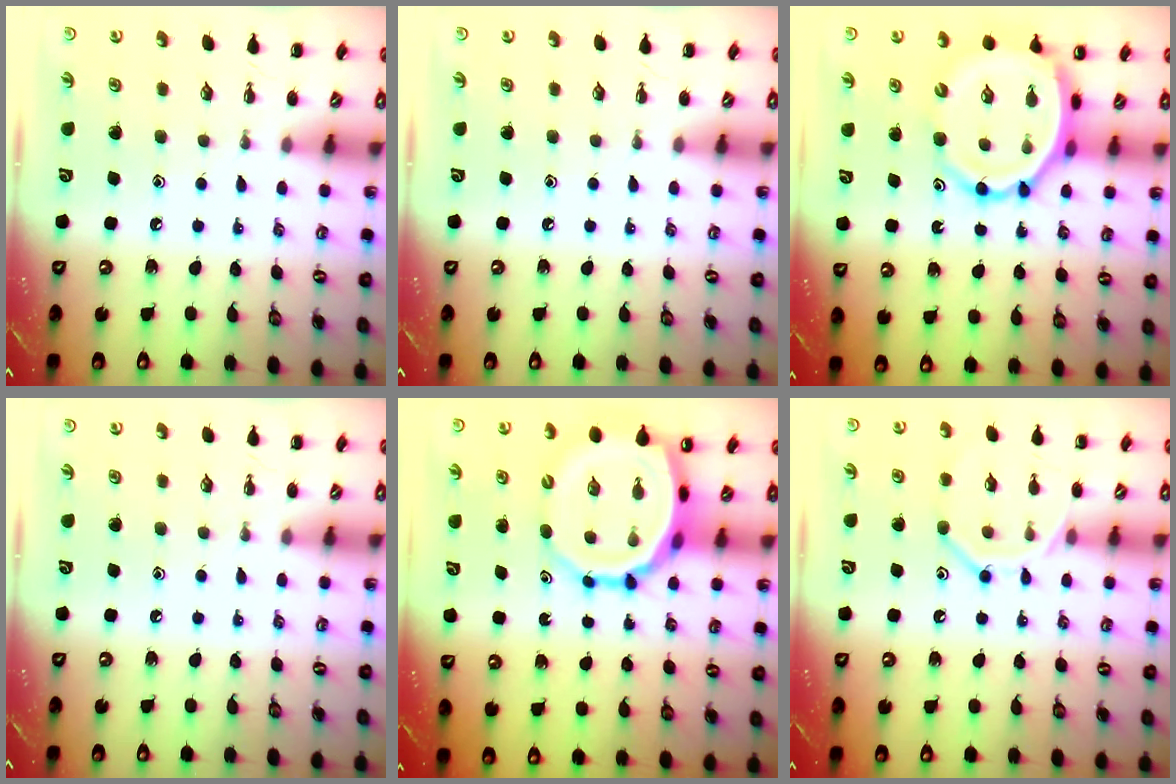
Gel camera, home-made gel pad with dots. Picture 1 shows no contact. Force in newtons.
{"total": 0.0}
{"total": 10.7, "press": 10.1, "slide": 3.4}
{"total": 0.0}
{"total": 12.7, "press": 12.2, "slide": 3.3}
{"total": 10.8, "press": 10.8, "slide": 0.9}